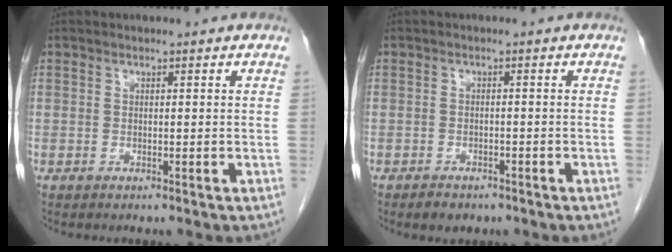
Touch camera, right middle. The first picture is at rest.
{"total": 2.5, "force": [-1.8, 1.5, 0.9], "torque": [-0.018, 0.000, -0.018]}